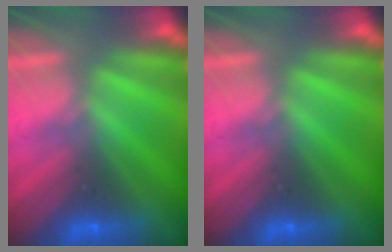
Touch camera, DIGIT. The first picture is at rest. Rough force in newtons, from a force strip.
{"total": 0.0}